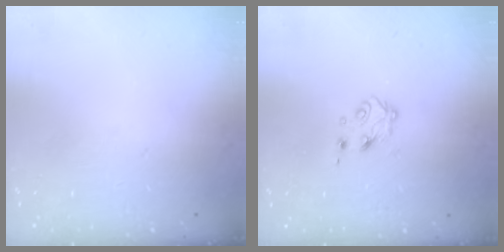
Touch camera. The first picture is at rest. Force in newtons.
{"total": 4.6, "press": 4.5, "slide": 0.6}